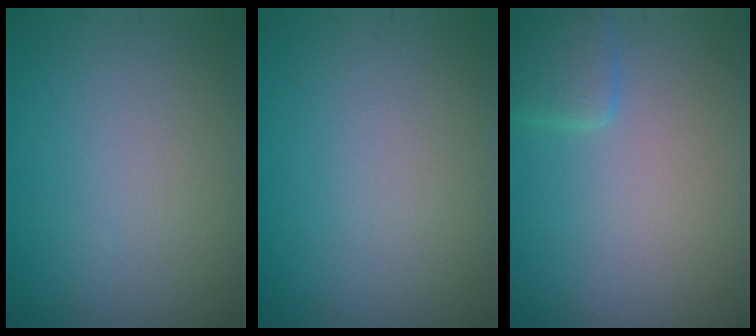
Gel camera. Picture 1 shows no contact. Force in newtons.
{"total": 0.0}
{"total": 2.4, "press": 2.4, "slide": 0.3}